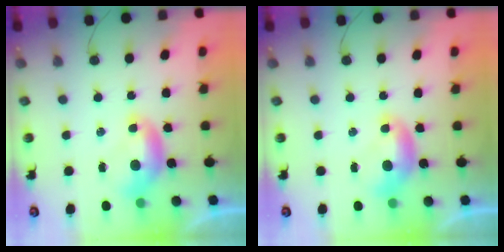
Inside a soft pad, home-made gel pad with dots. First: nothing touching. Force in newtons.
{"total": 0.0}